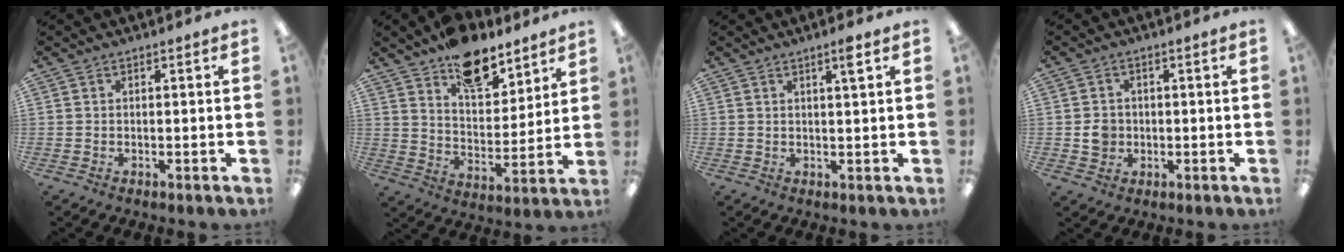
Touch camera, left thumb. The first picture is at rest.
{"total": 13.9, "force": [10.7, 6.6, 5.9], "torque": [-0.078, -0.068, 0.194]}
{"total": 3.2, "force": [1.9, 0.1, 2.5], "torque": [-0.048, -0.002, 0.030]}
{"total": 3.6, "force": [-0.3, 3.3, 1.4], "torque": [-0.019, 0.004, -0.008]}